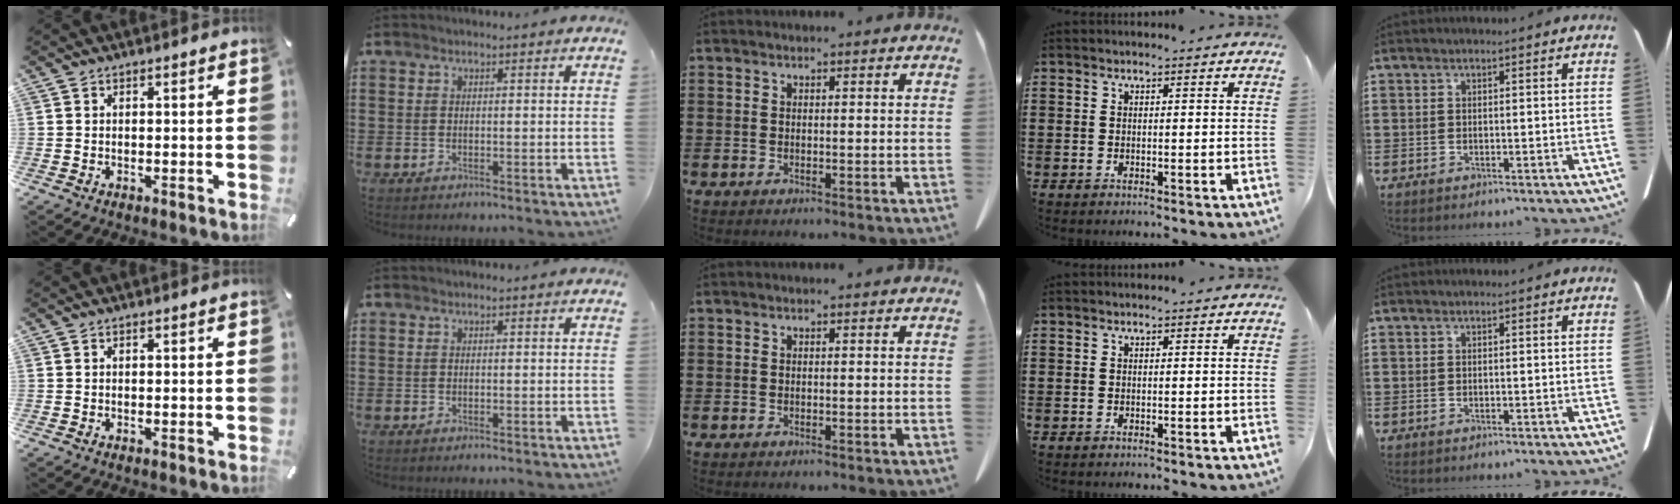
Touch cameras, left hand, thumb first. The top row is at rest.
{}